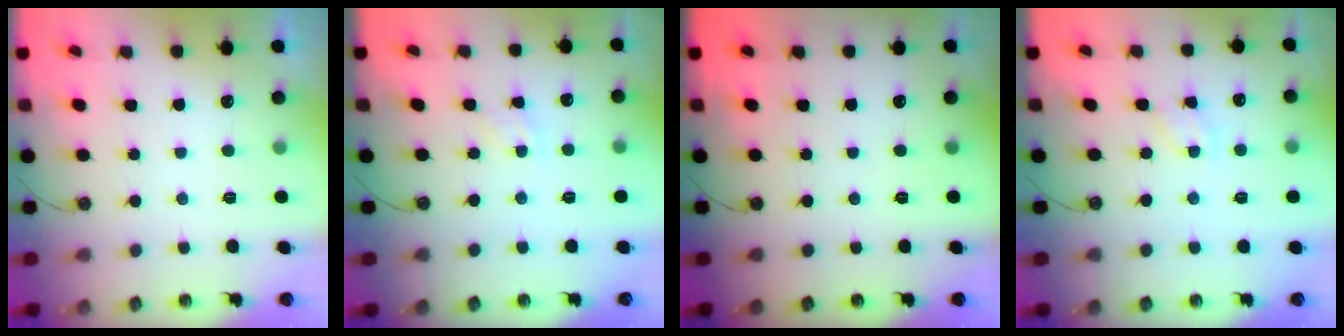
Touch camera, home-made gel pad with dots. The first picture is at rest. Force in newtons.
{"total": 2.1, "press": 2.1, "slide": 0.4}
{"total": 0.0}
{"total": 3.6, "press": 3.6, "slide": 0.5}